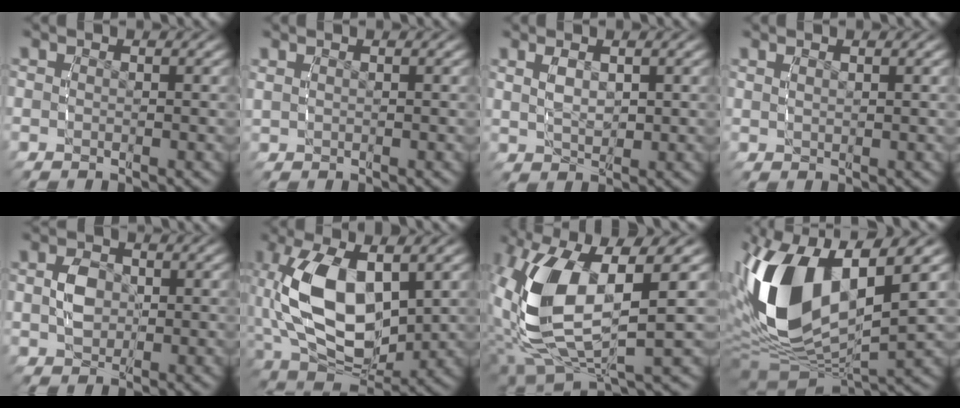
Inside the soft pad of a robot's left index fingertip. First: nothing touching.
{"total": 0.8, "force": [0.6, 0.4, 0.2], "torque": [-0.007, 0.005, 0.012]}
{"total": 2.8, "force": [0.8, 1.8, 2.0], "torque": [-0.035, 0.001, 0.015]}
{"total": 1.0, "force": [0.9, 0.1, 0.4], "torque": [-0.006, 0.003, 0.017]}
{"total": 2.7, "force": [0.1, 2.2, 1.6], "torque": [-0.035, -0.006, 0.002]}
{"total": 10.8, "force": [0.0, 6.7, 8.5], "torque": [-0.197, -0.031, 0.016]}
{"total": 10.8, "force": [-0.7, 6.4, 8.8], "torque": [-0.218, -0.028, 0.001]}
{"total": 14.1, "force": [1.1, 8.5, 11.1], "torque": [-0.249, -0.026, 0.022]}